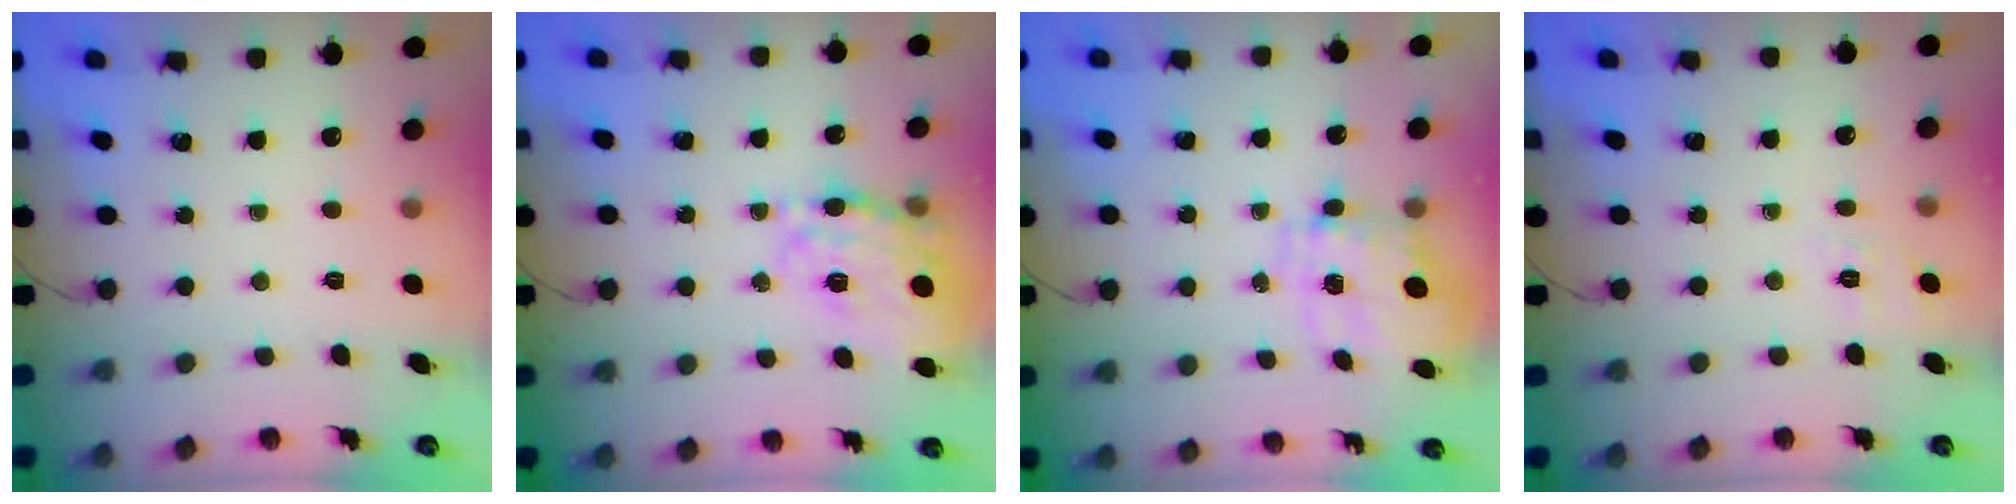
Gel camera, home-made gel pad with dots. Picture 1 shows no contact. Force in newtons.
{"total": 20.6, "press": 20.4, "slide": 2.6}
{"total": 3.4, "press": 3.2, "slide": 1.0}
{"total": 2.0, "press": 0.2, "slide": 1.9}